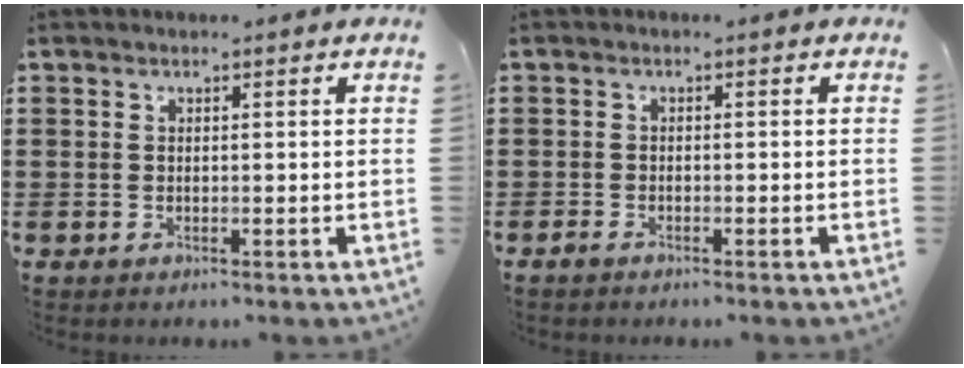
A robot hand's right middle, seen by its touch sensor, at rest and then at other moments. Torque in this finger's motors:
{"motor_torque": [-0.78, 0.68, -0.02, -0.01]}